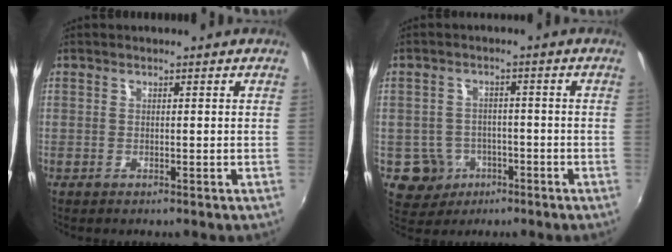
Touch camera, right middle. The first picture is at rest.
{"total": 6.1, "force": [-2.7, 5.4, 1.2], "torque": [-0.039, 0.009, -0.031]}